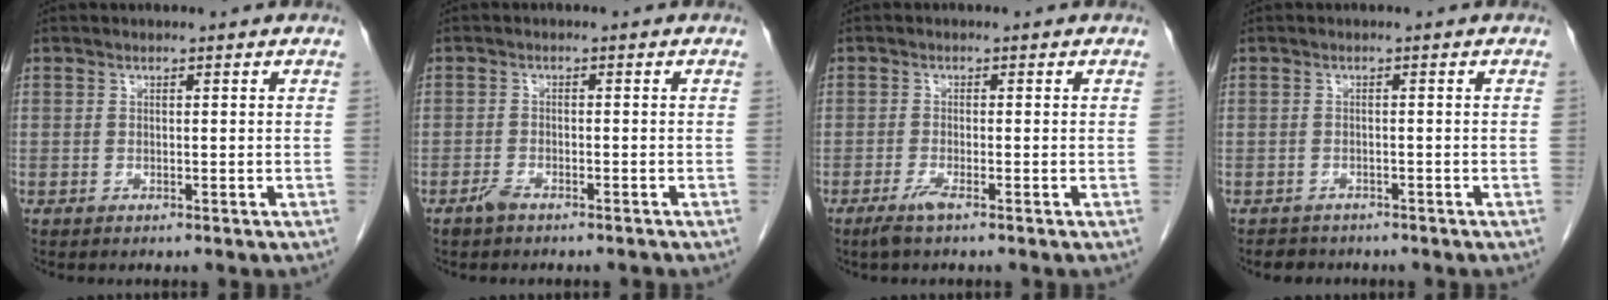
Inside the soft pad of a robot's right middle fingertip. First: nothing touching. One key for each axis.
{"total": 2.0, "fx": -1.7, "fy": 0.6, "fz": 0.9, "tx": -0.023, "ty": -0.001, "tz": -0.030}
{"total": 2.1, "fx": -1.4, "fy": -0.1, "fz": 1.6, "tx": -0.038, "ty": -0.006, "tz": -0.032}
{"total": 2.5, "fx": -2.1, "fy": 1.3, "fz": 0.0, "tx": -0.012, "ty": 0.000, "tz": -0.033}